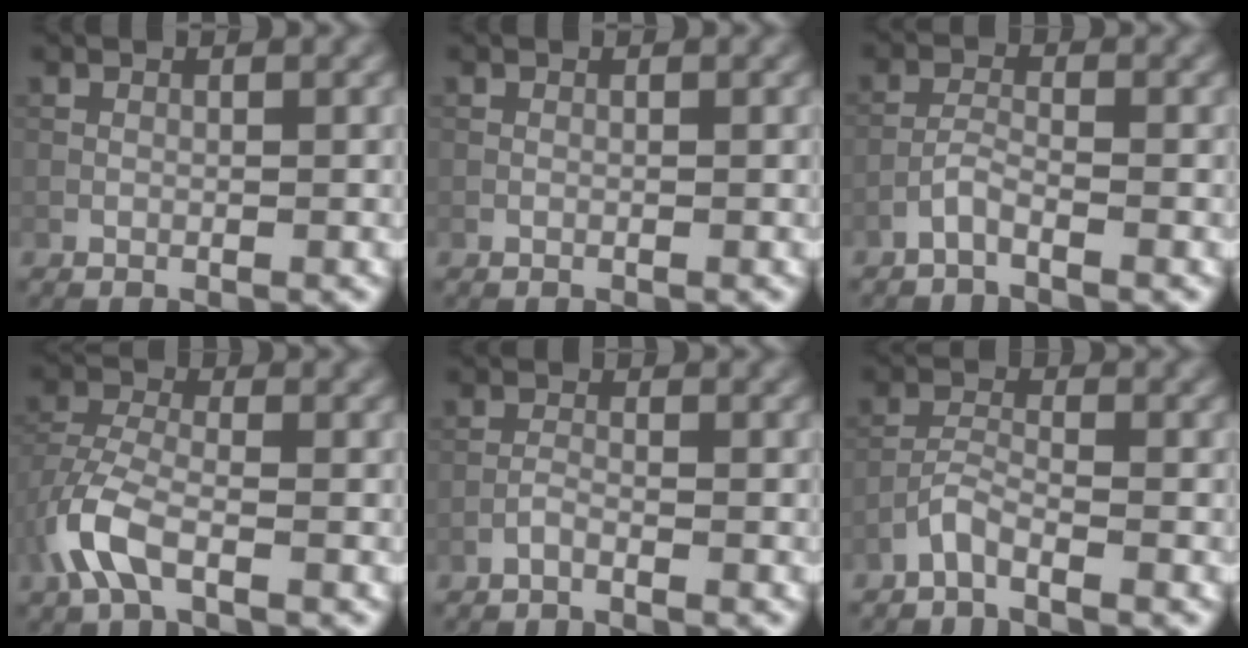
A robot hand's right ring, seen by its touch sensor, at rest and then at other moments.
{"total": 0.0}
{"total": 1.6, "force": [-1.3, 0.2, 1.0], "torque": [-0.021, 0.006, -0.031]}
{"total": 5.0, "force": [-2.5, 2.2, 3.7], "torque": [-0.093, 0.000, -0.062]}
{"total": 0.9, "force": [-0.8, 0.1, 0.5], "torque": [-0.010, 0.002, -0.018]}
{"total": 2.0, "force": [-1.6, 0.3, 1.1], "torque": [-0.024, 0.006, -0.039]}